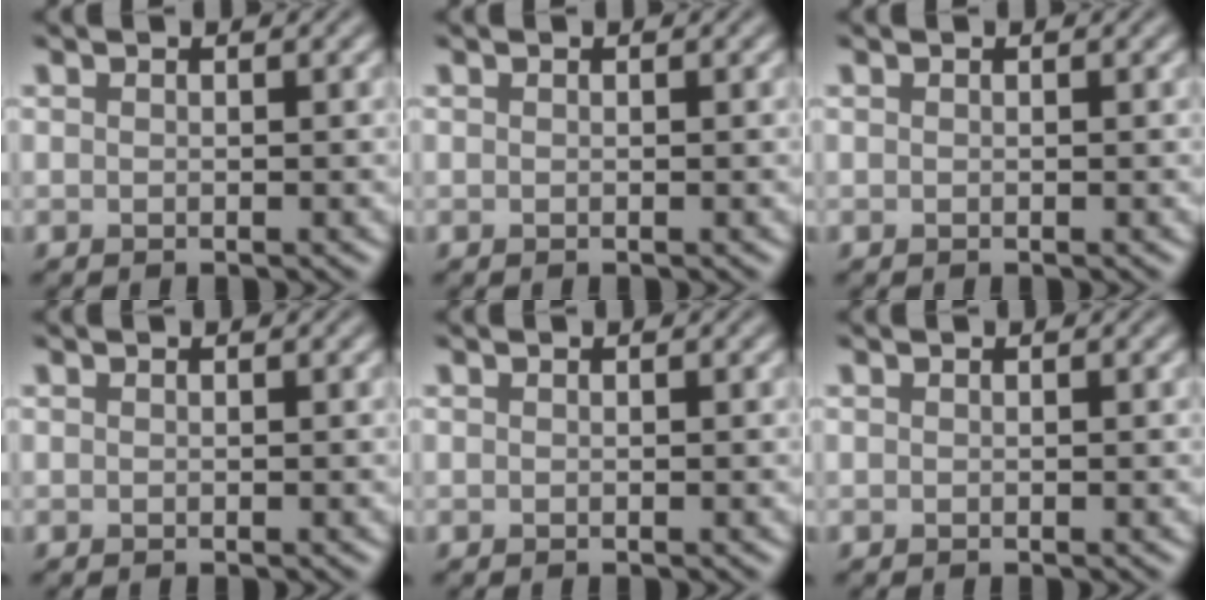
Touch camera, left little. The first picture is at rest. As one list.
[{"total": 0.0}, {"total": 0.0}, {"total": 0.0}, {"total": 0.0}, {"total": 0.0}]